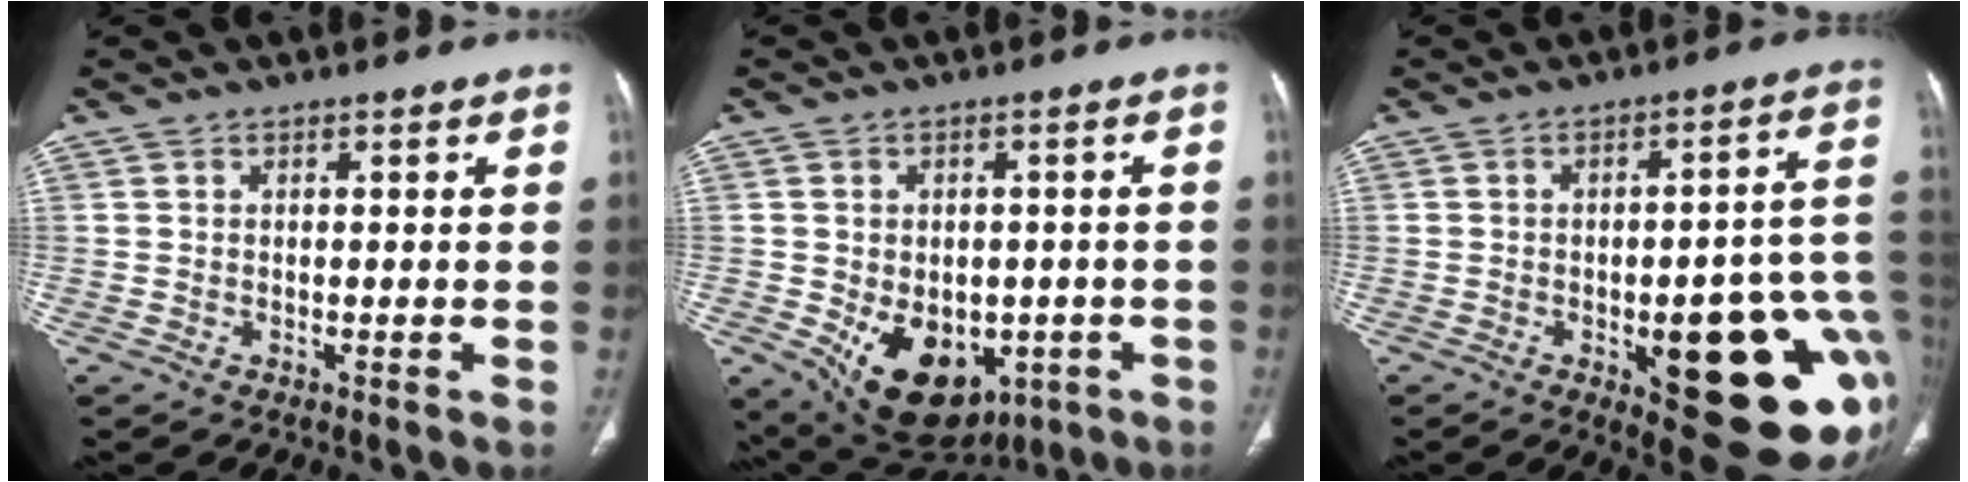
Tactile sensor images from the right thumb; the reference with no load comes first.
{"total": 15.3, "force": [-4.7, 10.5, 10.1], "torque": [-0.134, 0.001, -0.042]}
{"total": 24.7, "force": [-5.7, 8.4, 22.6], "torque": [-0.225, 0.017, -0.051]}